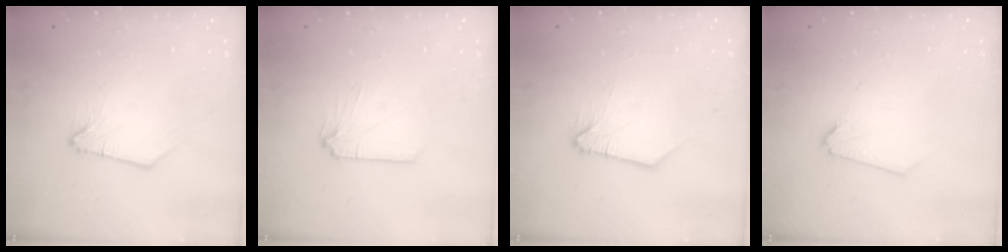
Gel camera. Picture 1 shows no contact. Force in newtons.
{"total": 0.0}
{"total": 1.1, "press": 1.0, "slide": 0.3}
{"total": 0.0}